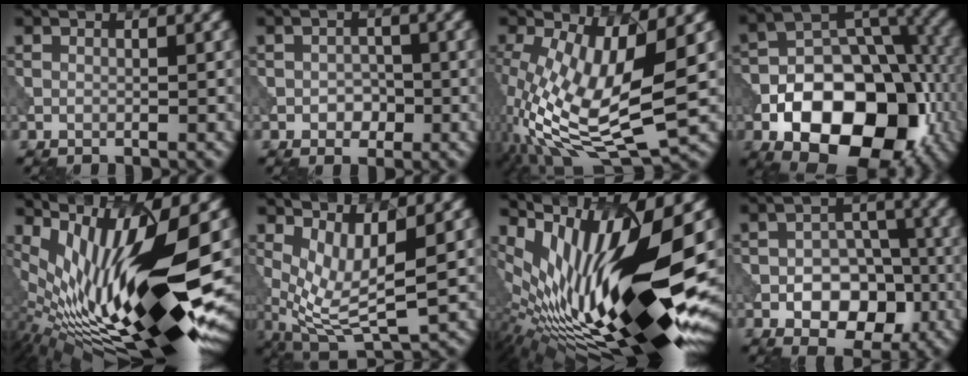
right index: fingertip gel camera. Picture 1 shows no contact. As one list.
[{"total": 1.9, "force": [-0.6, 1.5, 1.0], "torque": [-0.012, -0.002, -0.011]}, {"total": 11.3, "force": [-1.5, 4.4, 10.3], "torque": [-0.215, -0.027, -0.024]}, {"total": 16.0, "force": [-6.1, 9.8, 11.0], "torque": [-0.144, -0.016, -0.107]}, {"total": 16.3, "force": [-0.2, 4.6, 15.6], "torque": [-0.296, -0.011, 0.007]}, {"total": 5.3, "force": [1.1, 1.9, 4.8], "torque": [-0.104, -0.017, 0.031]}, {"total": 17.2, "force": [1.9, 5.4, 16.2], "torque": [-0.302, -0.013, 0.046]}, {"total": 7.7, "force": [-2.7, 5.1, 5.1], "torque": [-0.039, 0.003, -0.056]}]